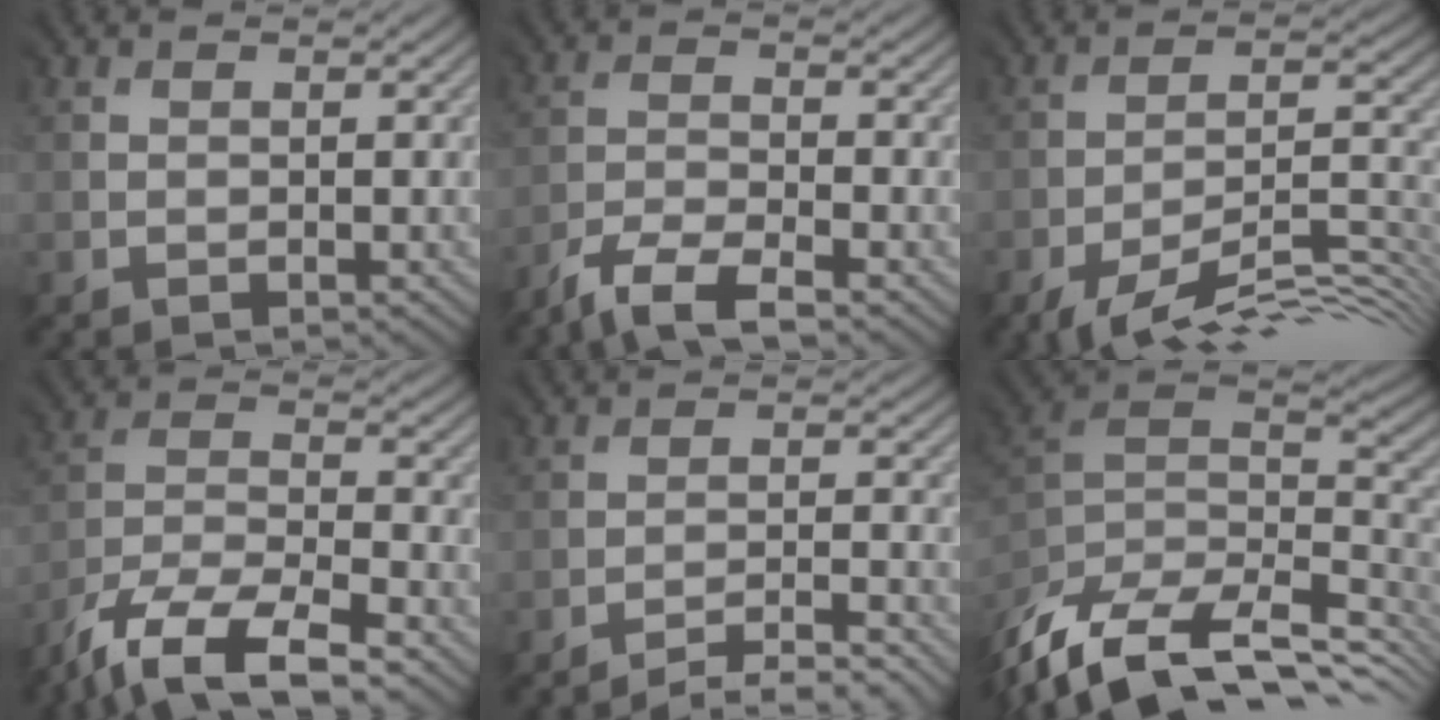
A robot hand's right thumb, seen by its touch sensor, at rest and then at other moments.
{"total": 4.8, "force": [-4.5, 0.2, 1.7], "torque": [-0.044, -0.005, -0.091]}
{"total": 9.5, "force": [-7.5, 1.8, 5.6], "torque": [-0.097, -0.009, -0.128]}
{"total": 10.1, "force": [-8.5, 2.6, 4.7], "torque": [-0.098, -0.013, -0.173]}
{"total": 3.9, "force": [-3.8, -0.8, 0.1], "torque": [-0.001, 0.007, -0.071]}
{"total": 10.6, "force": [-6.8, 4.7, 6.7], "torque": [-0.182, -0.016, -0.110]}